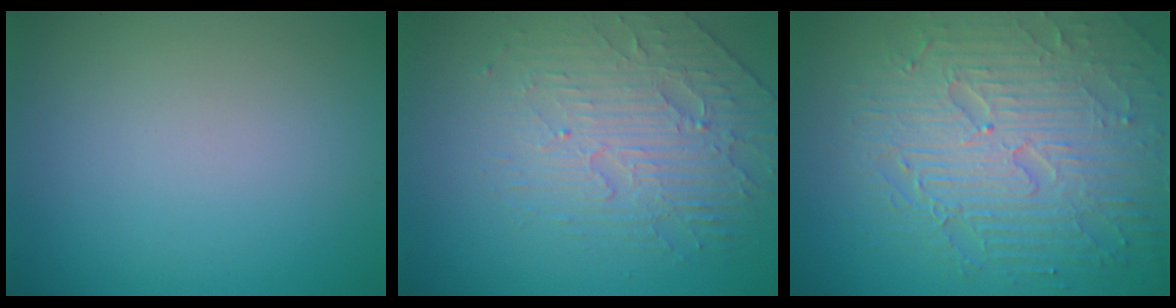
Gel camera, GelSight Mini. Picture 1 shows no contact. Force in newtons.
{"total": 3.9, "press": 3.6, "slide": 1.6}
{"total": 8.9, "press": 6.3, "slide": 6.3}